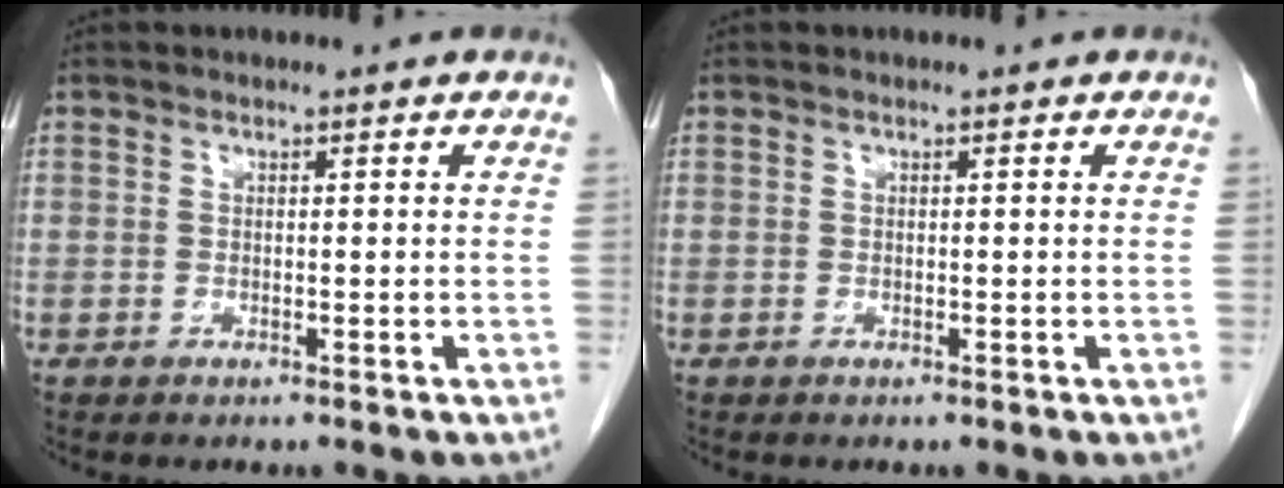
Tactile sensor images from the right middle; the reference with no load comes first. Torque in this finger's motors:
{"motor_torque": [0.00, 0.00, 0.00, 0.00]}